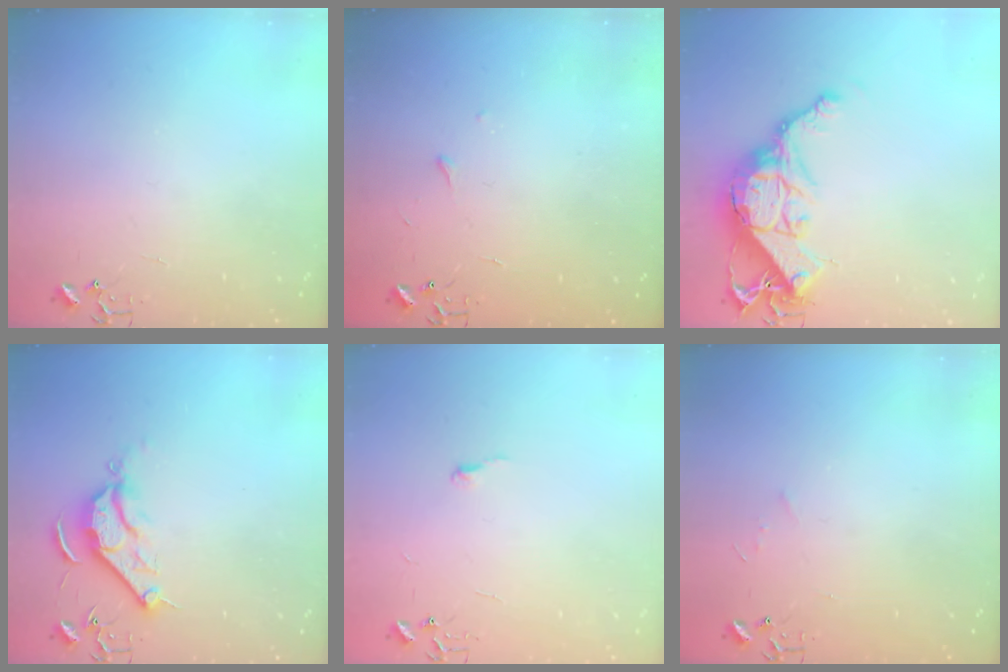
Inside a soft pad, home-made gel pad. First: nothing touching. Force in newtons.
{"total": 3.3, "press": 3.3, "slide": 0.5}
{"total": 15.3, "press": 15.3, "slide": 1.0}
{"total": 9.1, "press": 9.1, "slide": 0.1}
{"total": 3.7, "press": 3.7, "slide": 0.3}
{"total": 3.5, "press": 3.5, "slide": 0.4}